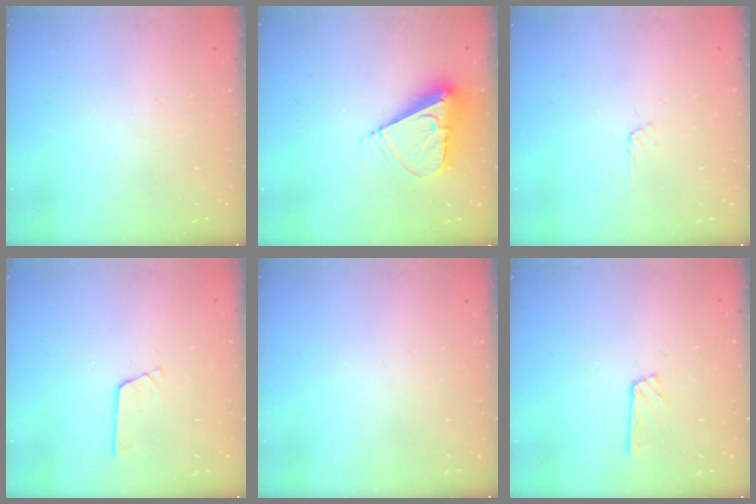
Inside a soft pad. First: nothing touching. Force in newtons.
{"total": 9.4, "press": 9.4, "slide": 1.0}
{"total": 3.8, "press": 3.7, "slide": 0.5}
{"total": 2.4, "press": 2.4, "slide": 0.2}
{"total": 0.0}
{"total": 5.3, "press": 5.3, "slide": 0.3}